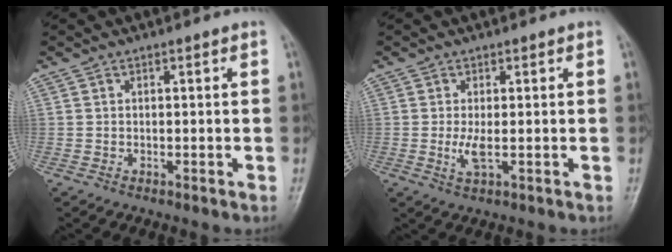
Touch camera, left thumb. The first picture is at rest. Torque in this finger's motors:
{"motor_torque": [-0.04, 0.12, 0.02, -0.08, 0.00]}